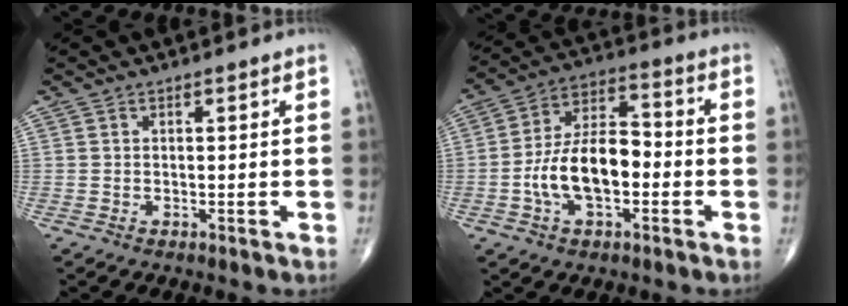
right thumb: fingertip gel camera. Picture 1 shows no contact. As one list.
[{"total": 13.5, "force": [-3.0, 7.2, 11.0], "torque": [-0.190, 0.039, -0.060]}]